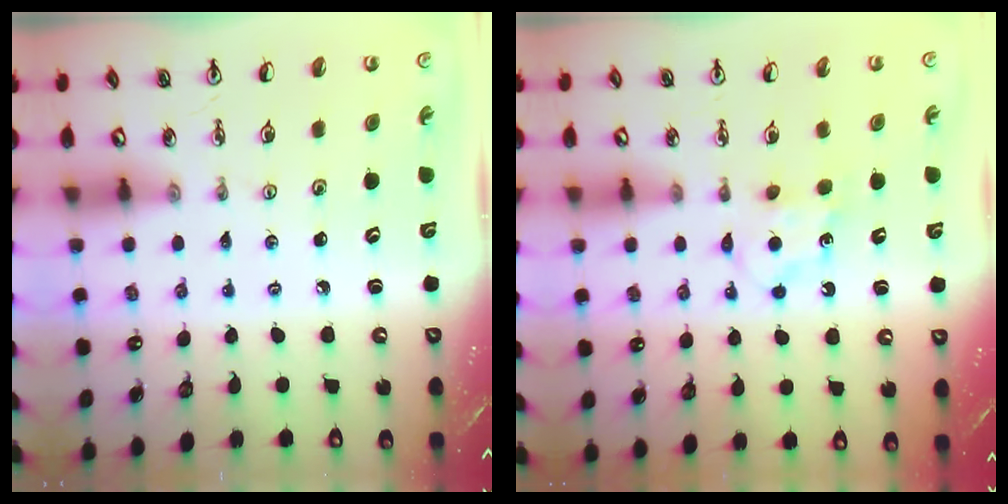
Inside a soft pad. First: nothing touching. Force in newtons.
{"total": 5.3, "press": 5.2, "slide": 0.6}